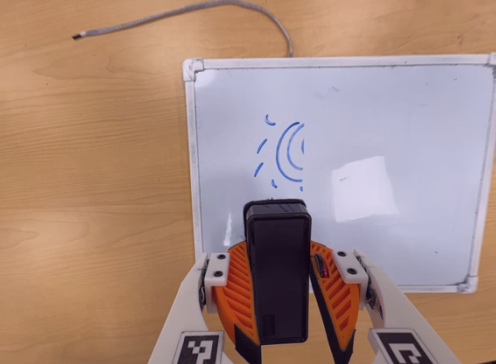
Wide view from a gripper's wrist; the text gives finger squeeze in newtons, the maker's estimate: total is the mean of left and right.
{"total": 9.2, "left": 9.0, "right": 9.5}